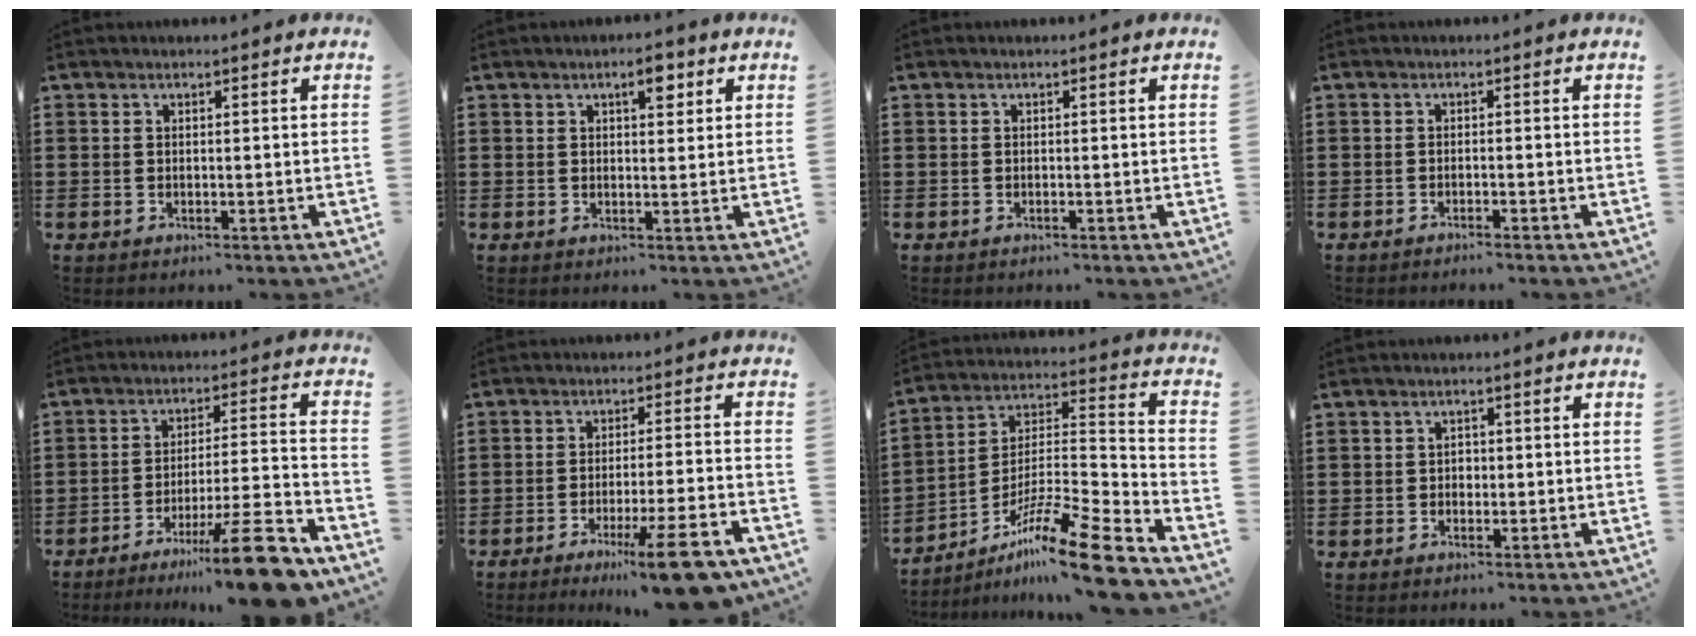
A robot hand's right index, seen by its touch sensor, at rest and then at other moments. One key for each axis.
{"total": 3.3, "fx": 1.9, "fy": 1.2, "fz": 2.5, "tx": -0.029, "ty": -0.001, "tz": 0.026}
{"total": 0.0}
{"total": 0.9, "fx": -0.8, "fy": -0.1, "fz": 0.3, "tx": -0.007, "ty": -0.001, "tz": -0.016}
{"total": 13.6, "fx": -9.9, "fy": 1.4, "fz": 9.2, "tx": -0.127, "ty": 0.038, "tz": -0.168}
{"total": 10.4, "fx": -6.7, "fy": 0.8, "fz": 8.0, "tx": -0.124, "ty": 0.002, "tz": -0.114}
{"total": 15.0, "fx": -11.4, "fy": 1.0, "fz": 9.6, "tx": -0.151, "ty": 0.031, "tz": -0.208}
{"total": 1.2, "fx": -0.2, "fy": 0.9, "fz": 0.7, "tx": -0.016, "ty": 0.002, "tz": -0.004}